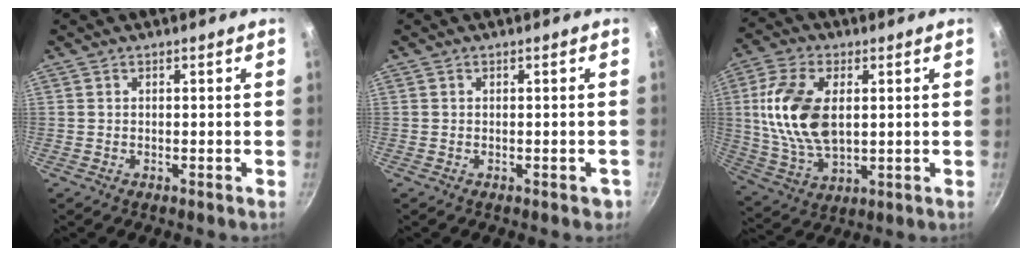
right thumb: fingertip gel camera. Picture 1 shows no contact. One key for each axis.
{"total": 1.5, "fx": -0.7, "fy": 1.0, "fz": 1.0, "tx": 0.000, "ty": 0.009, "tz": -0.004}
{"total": 15.4, "fx": 2.4, "fy": 8.8, "fz": 12.4, "tx": -0.229, "ty": -0.009, "tz": 0.052}